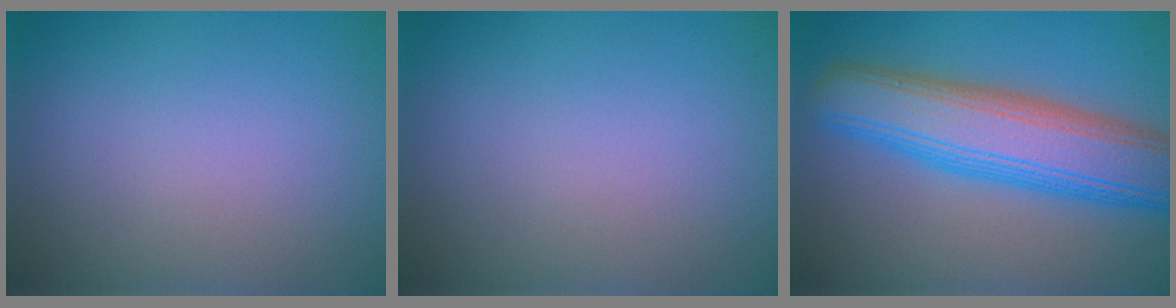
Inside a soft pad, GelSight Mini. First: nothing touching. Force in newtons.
{"total": 0.0}
{"total": 9.2, "press": 9.2, "slide": 0.3}